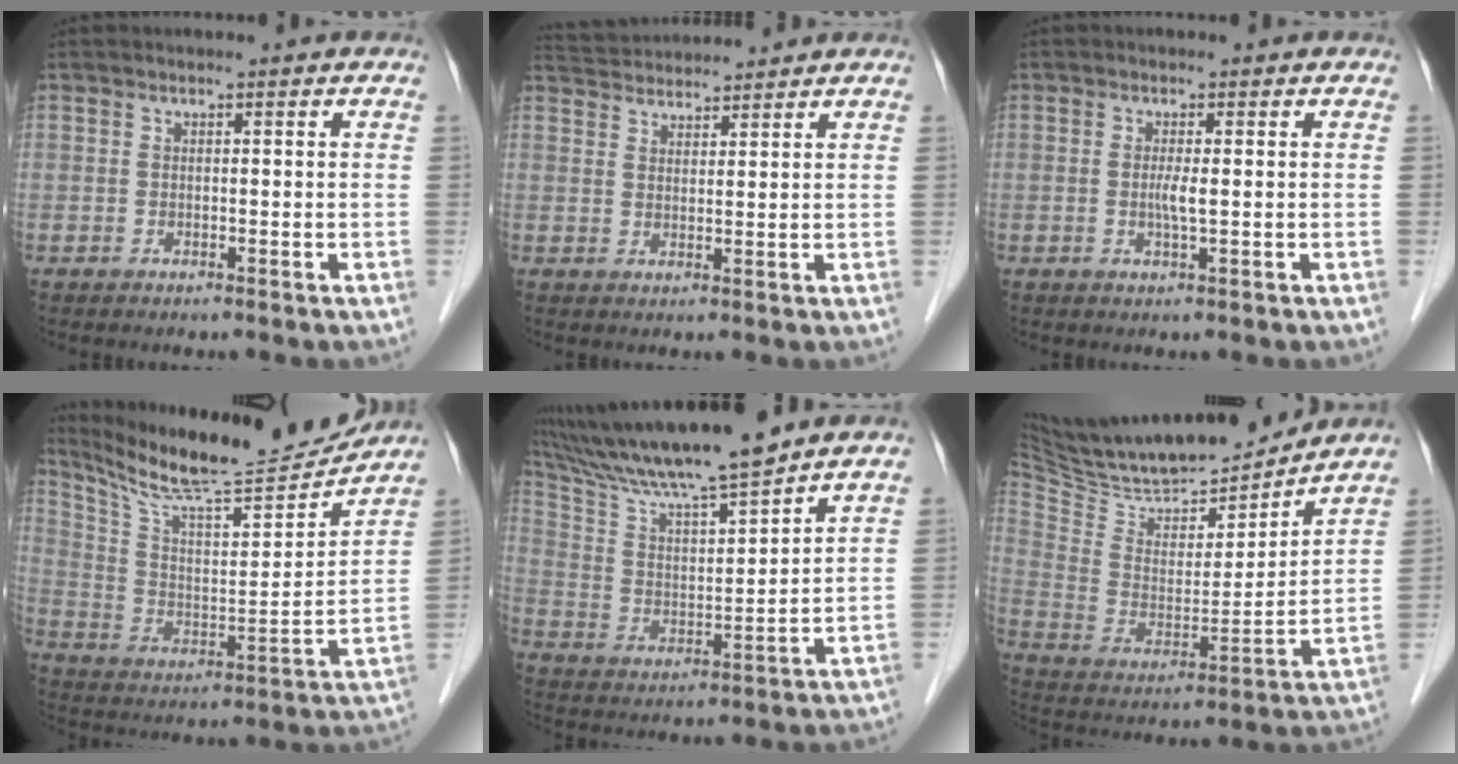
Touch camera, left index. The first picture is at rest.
{"total": 7.2, "force": [7.1, 0.7, 1.2], "torque": [-0.030, 0.037, 0.118]}
{"total": 2.0, "force": [0.0, -0.1, 2.0], "torque": [-0.042, -0.003, -0.001]}
{"total": 20.0, "force": [18.5, 0.7, 7.6], "torque": [-0.141, -0.025, 0.294]}
{"total": 15.4, "force": [13.4, -0.6, 7.6], "torque": [-0.144, 0.010, 0.240]}
{"total": 20.3, "force": [18.9, 2.8, 6.8], "torque": [-0.126, -0.014, 0.316]}